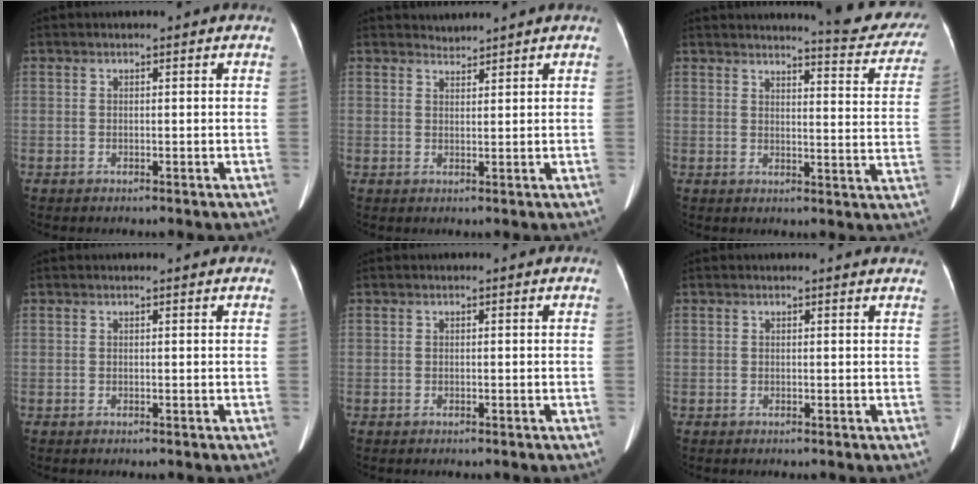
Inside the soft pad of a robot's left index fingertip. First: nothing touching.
{"total": 1.5, "force": [1.4, -0.3, -0.5], "torque": [-0.004, 0.003, 0.031]}
{"total": 13.2, "force": [12.6, 1.1, 3.7], "torque": [-0.031, -0.067, 0.125]}
{"total": 0.9, "force": [0.9, 0.1, 0.4], "torque": [-0.010, 0.009, 0.011]}
{"total": 0.0}
{"total": 3.3, "force": [3.2, 0.6, 0.5], "torque": [-0.010, 0.007, 0.021]}